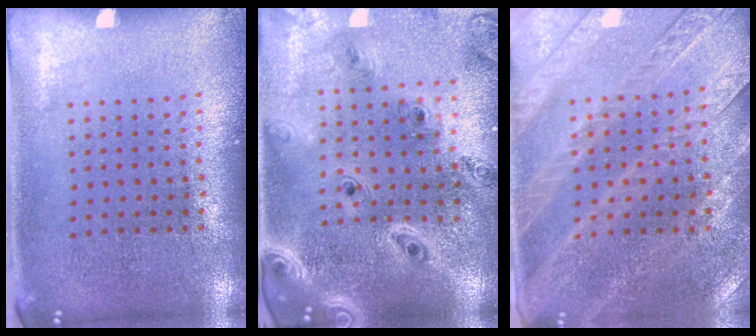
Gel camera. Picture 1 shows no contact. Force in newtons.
{"total": 2.2, "press": 2.1, "slide": 0.8}
{"total": 3.0, "press": 2.7, "slide": 1.1}